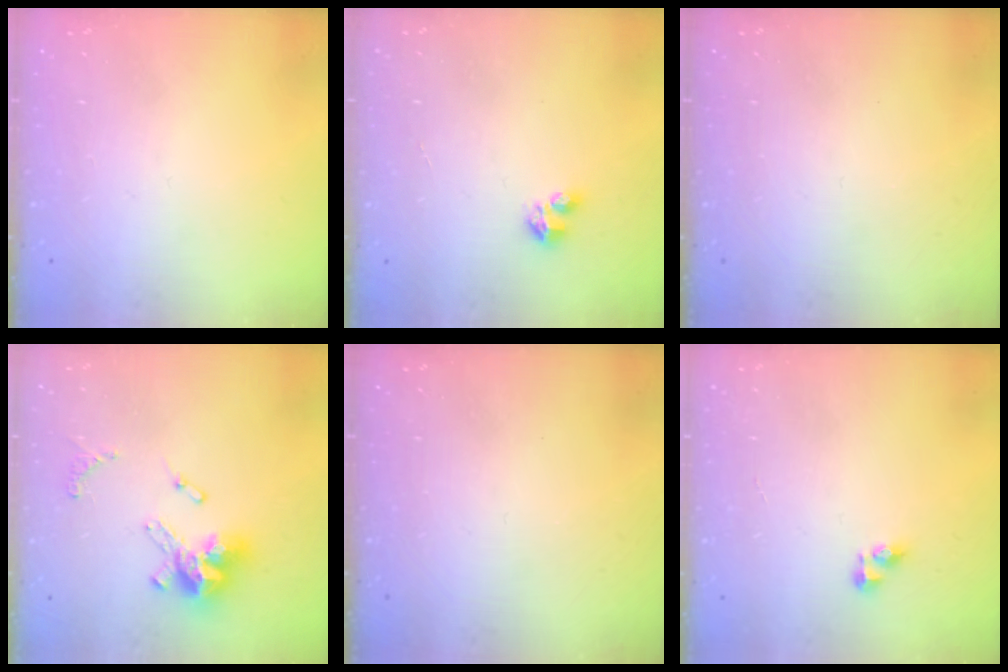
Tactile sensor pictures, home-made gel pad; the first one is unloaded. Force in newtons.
{"total": 2.7, "press": 2.7, "slide": 0.3}
{"total": 0.0}
{"total": 13.4, "press": 13.4, "slide": 1.3}
{"total": 0.0}
{"total": 3.4, "press": 3.4, "slide": 0.4}